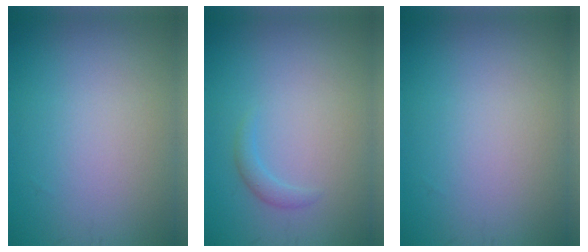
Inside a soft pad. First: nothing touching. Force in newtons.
{"total": 1.1, "press": 1.1, "slide": 0.1}
{"total": 0.0}